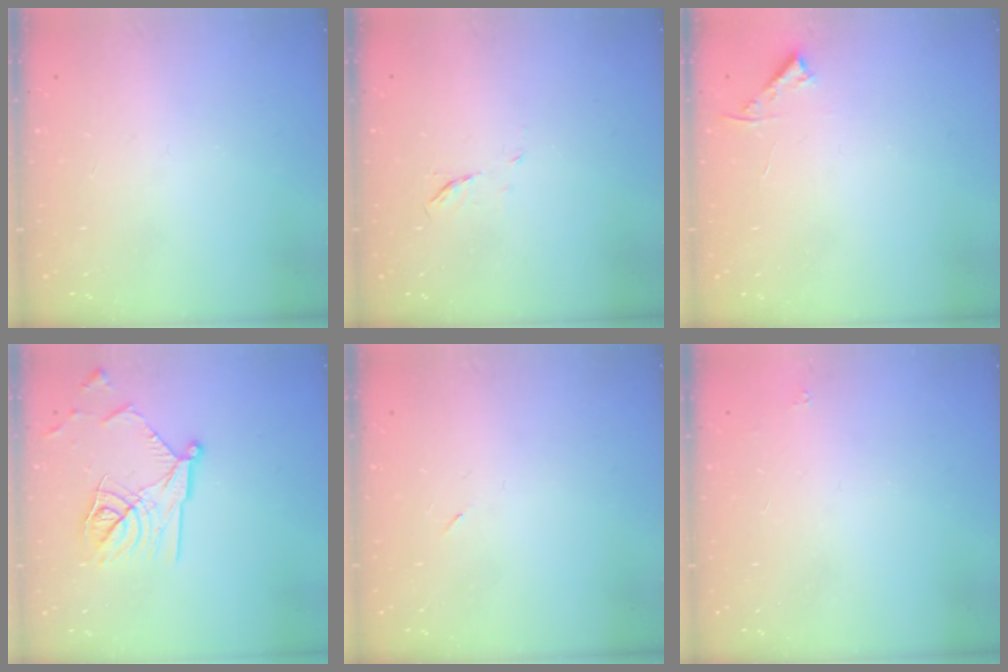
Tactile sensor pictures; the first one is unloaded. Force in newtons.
{"total": 4.0, "press": 4.0, "slide": 0.6}
{"total": 3.8, "press": 3.8, "slide": 0.6}
{"total": 16.1, "press": 16.1, "slide": 0.6}
{"total": 2.2, "press": 1.9, "slide": 1.2}
{"total": 1.6, "press": 1.5, "slide": 0.2}